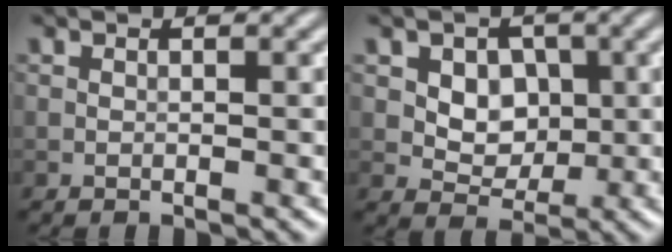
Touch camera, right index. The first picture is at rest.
{"total": 3.8, "force": [0.6, 3.0, 2.3], "torque": [-0.034, -0.009, 0.008]}